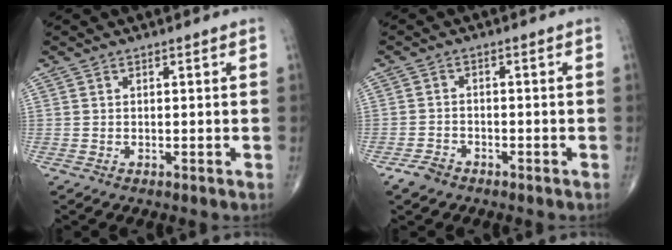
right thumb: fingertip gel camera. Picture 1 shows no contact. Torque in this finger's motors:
{"motor_torque": [0.21, -0.07, -0.25, -0.20, -0.05]}